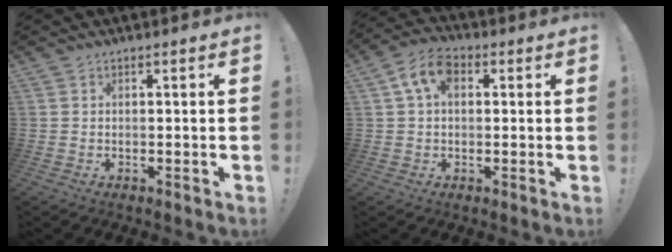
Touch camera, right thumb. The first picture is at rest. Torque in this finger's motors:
{"motor_torque": [0.03, 0.09, 0.30, -0.25, 0.01]}